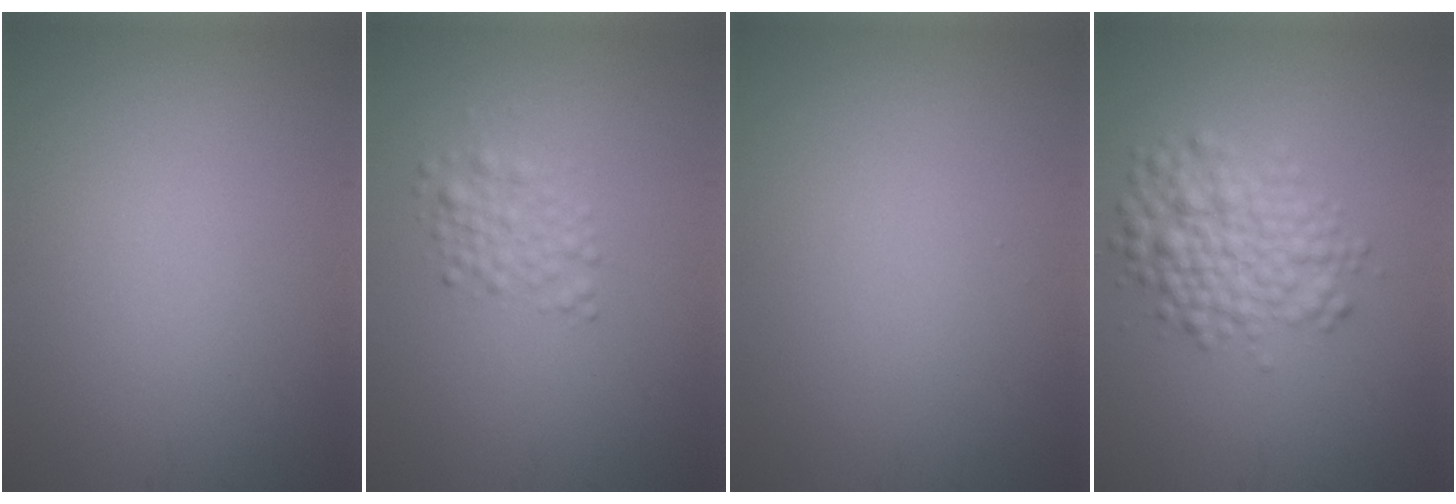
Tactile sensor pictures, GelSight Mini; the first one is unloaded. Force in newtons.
{"total": 2.0, "press": 2.0, "slide": 0.1}
{"total": 0.0}
{"total": 4.9, "press": 4.9, "slide": 0.1}